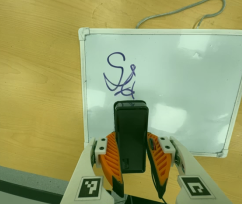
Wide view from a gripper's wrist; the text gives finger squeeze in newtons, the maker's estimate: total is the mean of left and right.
{"total": 8.9, "left": 7.5, "right": 10.4}